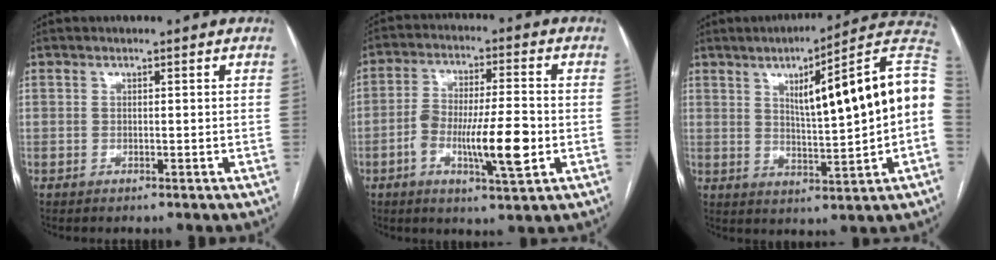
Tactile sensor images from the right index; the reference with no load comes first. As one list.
[{"total": 11.1, "force": [-3.1, 2.0, 10.5], "torque": [-0.192, 0.006, -0.048]}, {"total": 17.2, "force": [2.6, 0.9, 17.0], "torque": [-0.235, 0.024, 0.033]}]